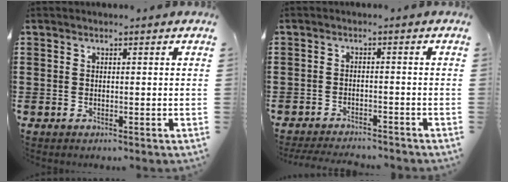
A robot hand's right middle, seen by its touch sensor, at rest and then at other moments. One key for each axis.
{"total": 2.8, "fx": -2.8, "fy": 0.1, "fz": 0.3, "tx": -0.008, "ty": -0.002, "tz": -0.057}